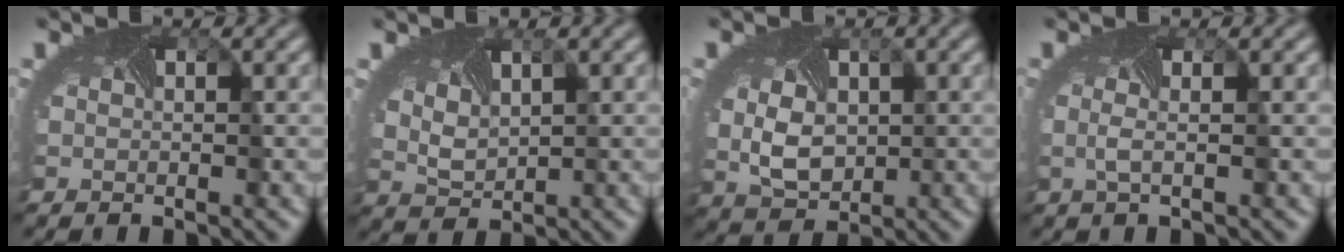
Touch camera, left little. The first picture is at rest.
{"total": 2.5, "force": [1.4, 1.3, 1.5], "torque": [-0.033, 0.005, 0.027]}
{"total": 3.6, "force": [0.0, 2.7, 2.5], "torque": [-0.060, -0.008, 0.011]}
{"total": 1.0, "force": [-0.2, -0.3, 1.0], "torque": [-0.027, 0.001, -0.004]}